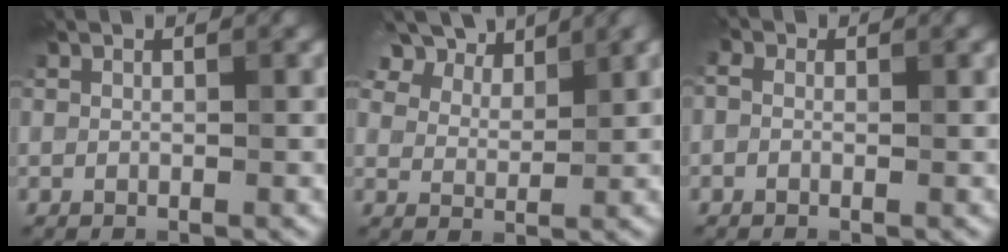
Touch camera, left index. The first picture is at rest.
{"total": 10.8, "force": [8.5, 4.6, 4.7], "torque": [-0.115, 0.009, 0.149]}
{"total": 1.9, "force": [0.2, 1.4, 1.1], "torque": [-0.021, 0.004, -0.015]}